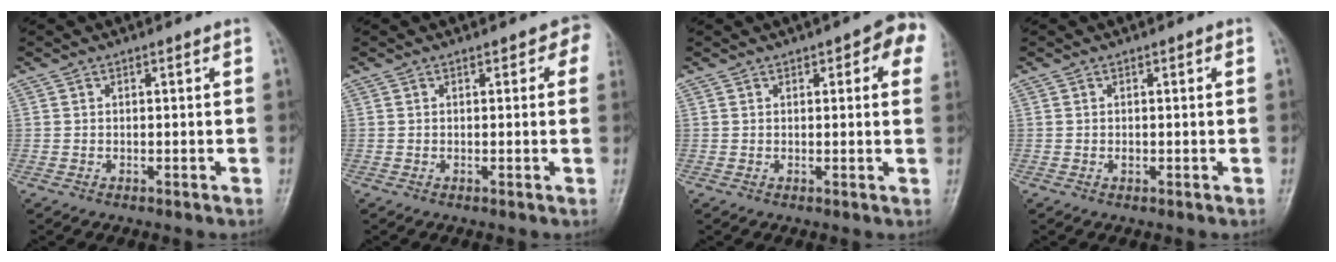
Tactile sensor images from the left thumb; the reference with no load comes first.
{"total": 2.5, "force": [1.2, 1.7, 1.3], "torque": [0.022, 0.001, 0.007]}
{"total": 6.9, "force": [2.9, 3.1, 5.4], "torque": [-0.025, 0.001, 0.025]}
{"total": 0.6, "force": [-0.1, 0.5, 0.3], "torque": [0.006, 0.001, -0.003]}